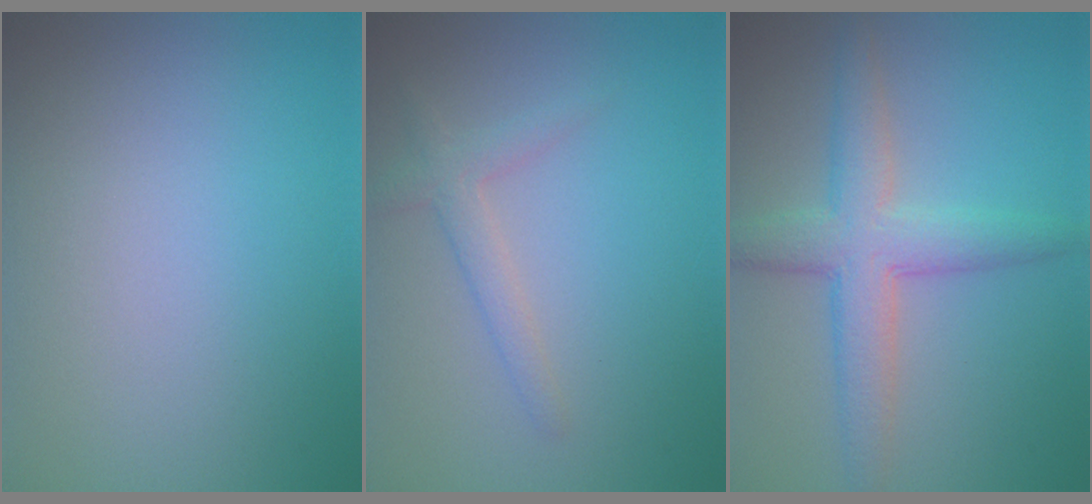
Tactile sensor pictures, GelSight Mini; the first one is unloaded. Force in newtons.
{"total": 1.9, "press": 1.9, "slide": 0.1}
{"total": 4.8, "press": 4.8, "slide": 0.2}